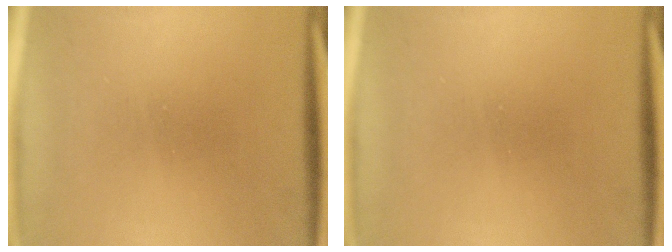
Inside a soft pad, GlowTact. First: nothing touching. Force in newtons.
{"total": 0.0}